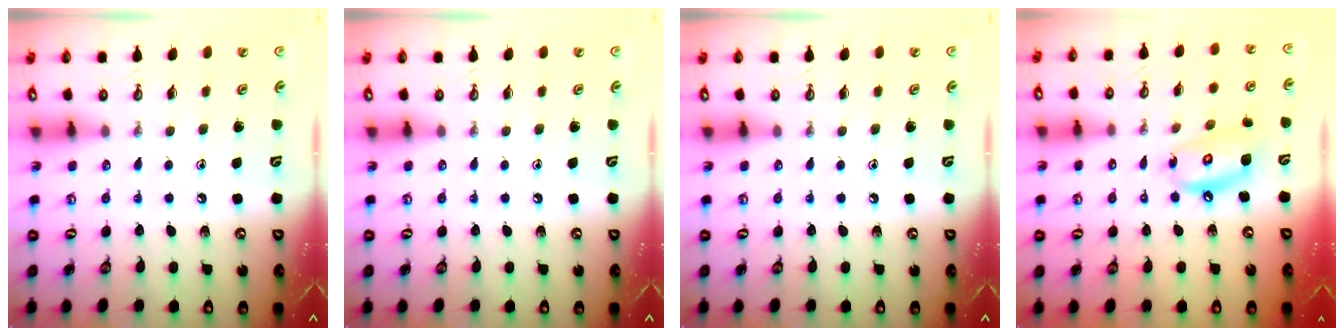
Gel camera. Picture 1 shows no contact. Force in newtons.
{"total": 0.0}
{"total": 0.0}
{"total": 11.7, "press": 11.6, "slide": 1.1}